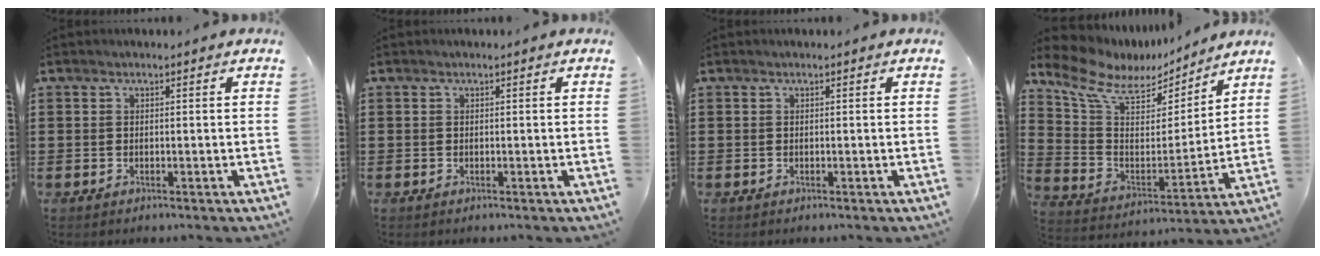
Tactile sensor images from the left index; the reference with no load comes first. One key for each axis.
{"total": 0.0}
{"total": 0.0}
{"total": 9.6, "fx": 7.4, "fy": 4.3, "fz": 4.2, "tx": -0.122, "ty": -0.039, "tz": 0.132}